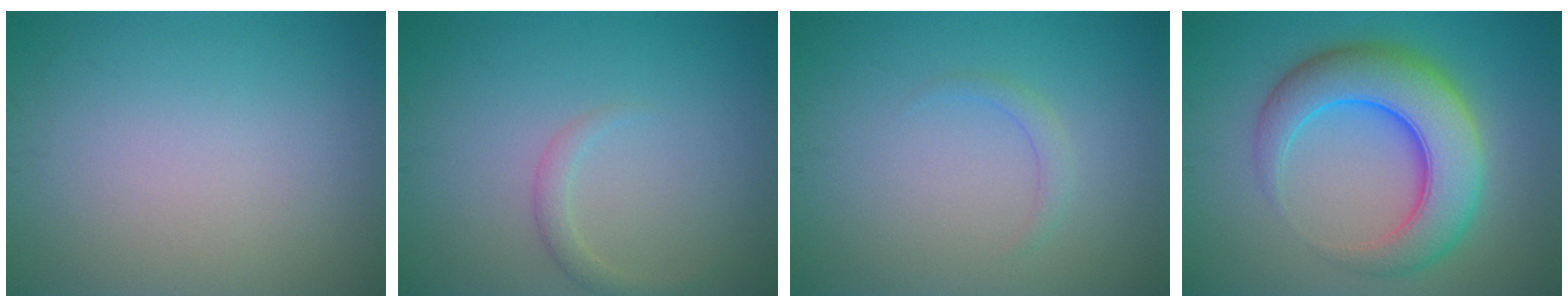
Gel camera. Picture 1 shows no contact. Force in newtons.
{"total": 1.4, "press": 1.4, "slide": 0.1}
{"total": 1.1, "press": 1.1, "slide": 0.1}
{"total": 8.7, "press": 8.7, "slide": 0.3}